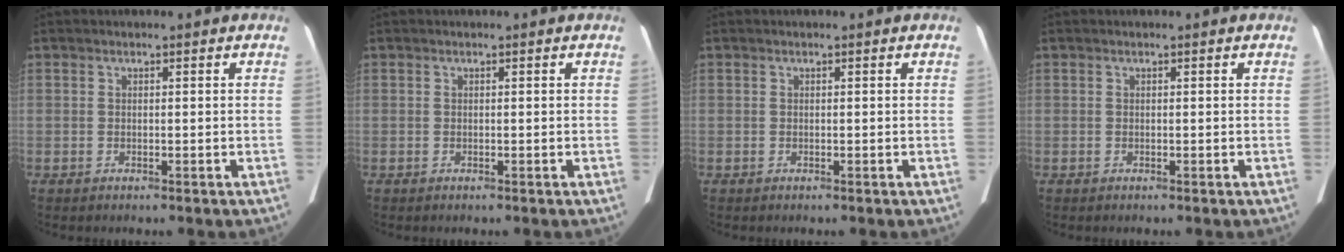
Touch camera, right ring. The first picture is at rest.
{"total": 0.0}
{"total": 0.0}
{"total": 0.0}